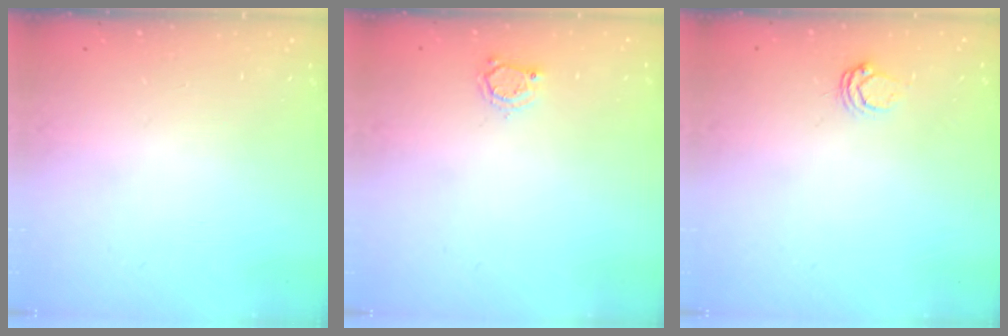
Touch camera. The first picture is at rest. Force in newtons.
{"total": 3.7, "press": 3.7, "slide": 0.4}
{"total": 3.7, "press": 3.7, "slide": 0.5}